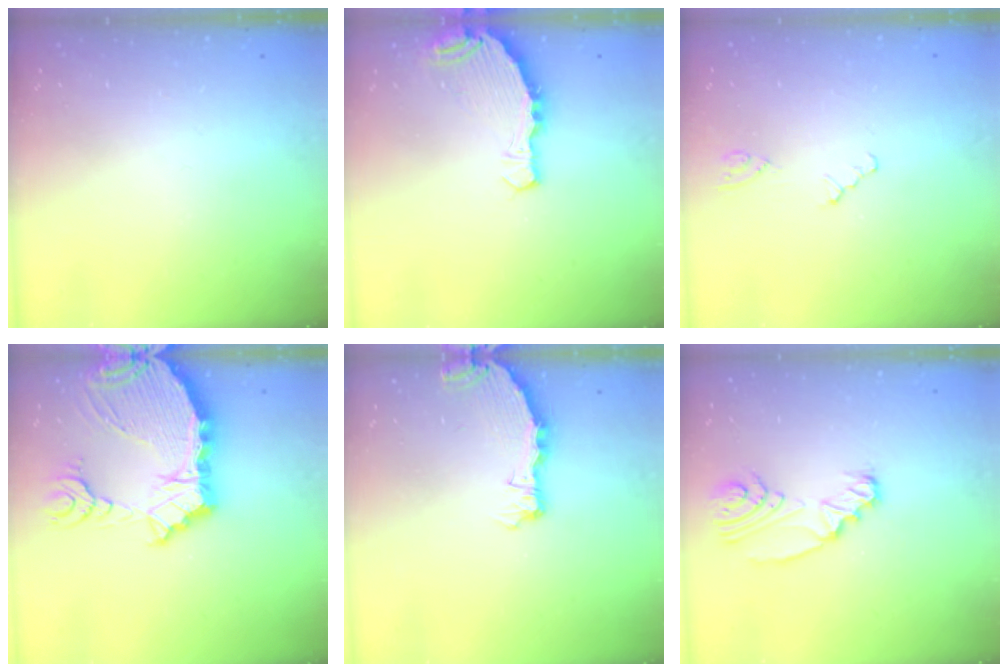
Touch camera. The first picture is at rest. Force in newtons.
{"total": 5.7, "press": 5.7, "slide": 0.3}
{"total": 1.3, "press": 1.3, "slide": 0.4}
{"total": 14.3, "press": 13.9, "slide": 3.3}
{"total": 4.9, "press": 4.9, "slide": 0.2}
{"total": 7.8, "press": 7.5, "slide": 2.0}